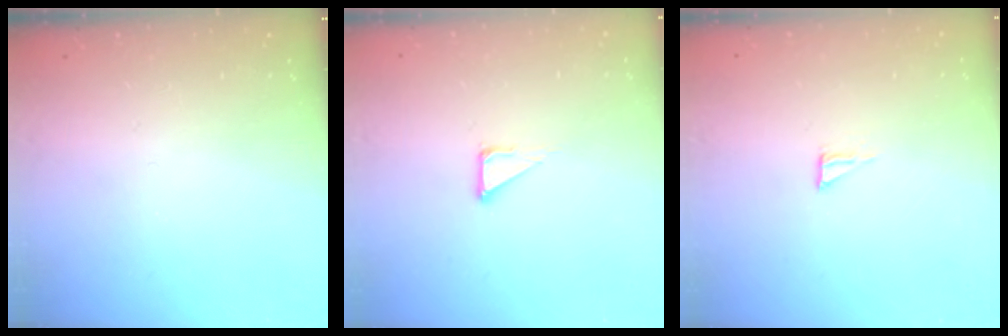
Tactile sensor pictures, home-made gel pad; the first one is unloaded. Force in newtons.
{"total": 3.4, "press": 3.4, "slide": 0.1}
{"total": 2.9, "press": 2.9, "slide": 0.2}